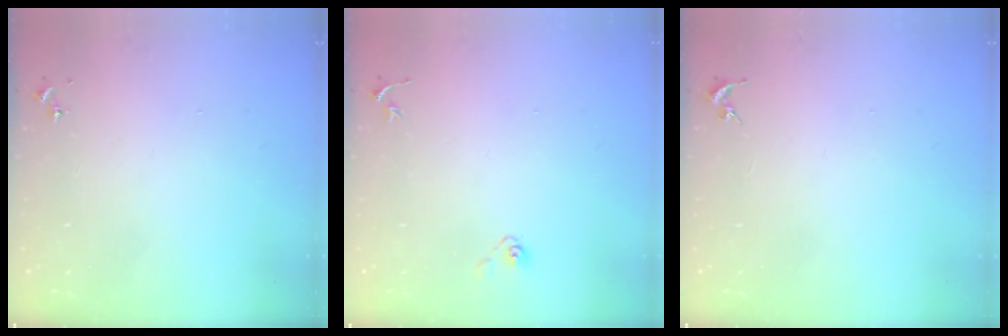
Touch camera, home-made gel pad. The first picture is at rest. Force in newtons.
{"total": 3.7, "press": 3.2, "slide": 1.9}
{"total": 0.0}